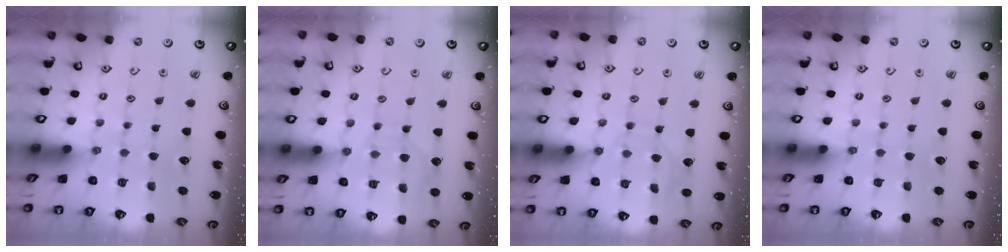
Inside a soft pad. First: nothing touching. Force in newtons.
{"total": 6.9, "press": 6.8, "slide": 0.5}
{"total": 7.7, "press": 7.7, "slide": 0.7}
{"total": 0.0}